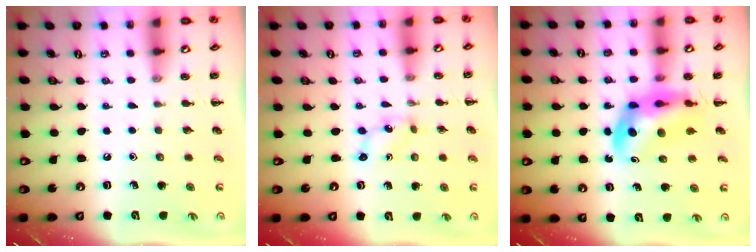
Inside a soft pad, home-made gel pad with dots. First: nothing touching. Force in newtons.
{"total": 1.1, "press": 1.1, "slide": 0.4}
{"total": 9.5, "press": 9.1, "slide": 2.7}